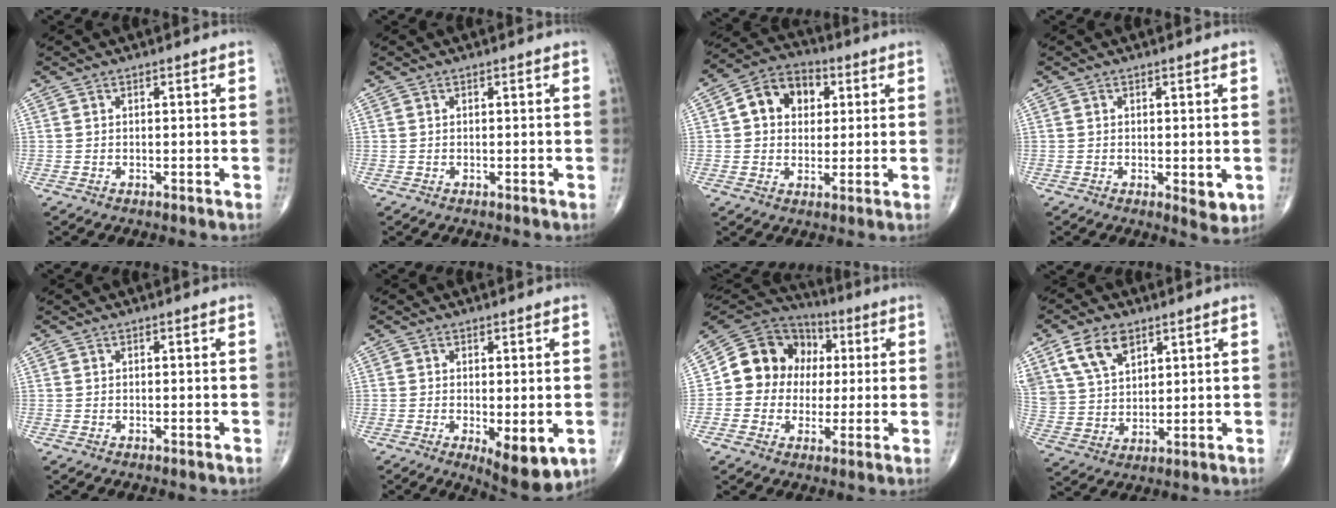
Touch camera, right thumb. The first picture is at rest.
{"total": 0.0}
{"total": 10.6, "force": [2.6, 8.2, 6.2], "torque": [-0.068, 0.009, 0.033]}
{"total": 3.3, "force": [-0.5, 1.6, 2.9], "torque": [-0.032, -0.009, -0.005]}
{"total": 0.0}
{"total": 8.0, "force": [-2.1, 3.2, 7.0], "torque": [-0.096, -0.020, -0.023]}
{"total": 14.0, "force": [1.1, 12.4, 6.4], "torque": [-0.070, 0.027, 0.010]}
{"total": 10.9, "force": [6.0, 6.7, 6.1], "torque": [-0.101, -0.016, 0.126]}